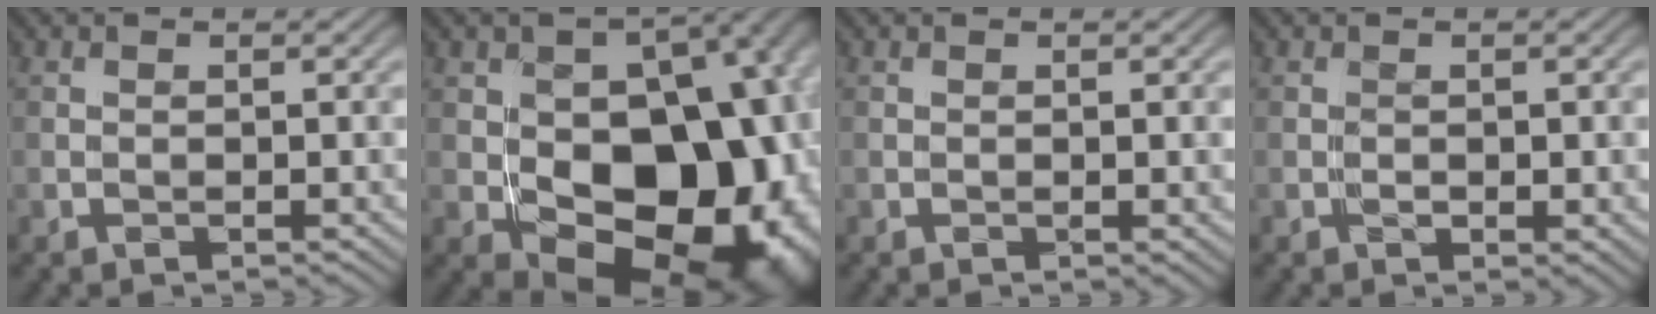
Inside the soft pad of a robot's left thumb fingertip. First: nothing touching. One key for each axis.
{"total": 19.8, "fx": -2.5, "fy": 14.0, "fz": 13.7, "tx": -0.135, "ty": -0.030, "tz": -0.025}
{"total": 1.9, "fx": -0.2, "fy": 0.7, "fz": 1.7, "tx": -0.022, "ty": -0.003, "tz": -0.001}
{"total": 1.7, "fx": -0.2, "fy": 1.0, "fz": 1.3, "tx": -0.016, "ty": -0.007, "tz": 0.004}